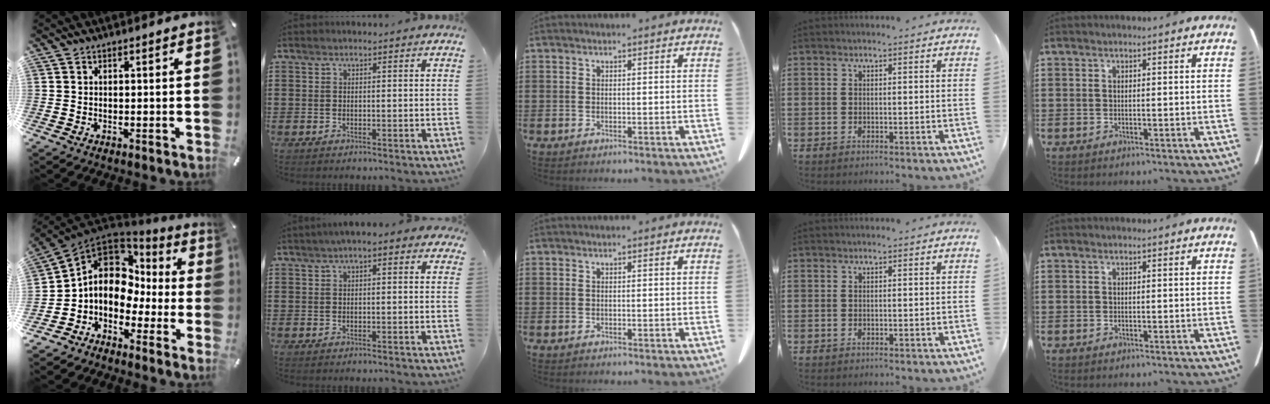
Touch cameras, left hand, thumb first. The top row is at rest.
{"thumb": {"total": 9.2, "force": [0.6, 7.9, 4.5], "torque": [-0.107, -0.008, 0.012]}, "index": {"total": 2.4, "force": [1.0, 0.8, 2.0], "torque": [-0.040, 0.008, 0.014]}}